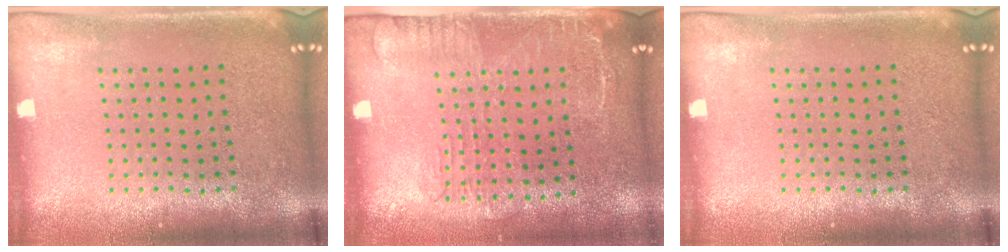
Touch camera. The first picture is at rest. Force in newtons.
{"total": 1.6, "press": 1.2, "slide": 1.1}
{"total": 0.0}